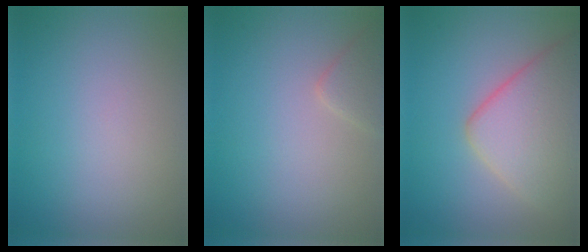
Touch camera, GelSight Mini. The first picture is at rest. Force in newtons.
{"total": 1.6, "press": 1.6, "slide": 0.1}
{"total": 6.9, "press": 6.9, "slide": 0.5}